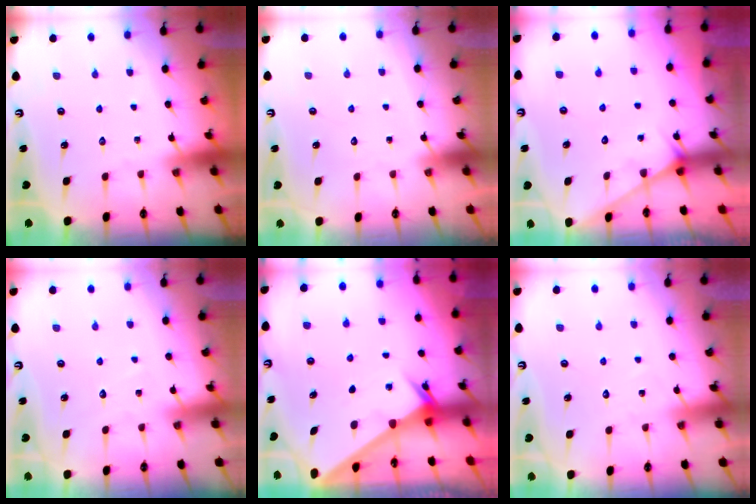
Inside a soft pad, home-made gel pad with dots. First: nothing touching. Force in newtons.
{"total": 1.5, "press": 1.5, "slide": 0.0}
{"total": 3.3, "press": 3.3, "slide": 0.3}
{"total": 3.0, "press": 2.9, "slide": 0.4}
{"total": 2.0, "press": 2.0, "slide": 0.0}
{"total": 4.3, "press": 4.3, "slide": 0.4}